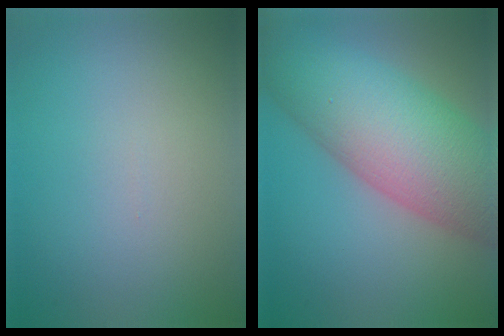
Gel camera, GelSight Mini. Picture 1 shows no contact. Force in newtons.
{"total": 12.5, "press": 12.5, "slide": 0.6}